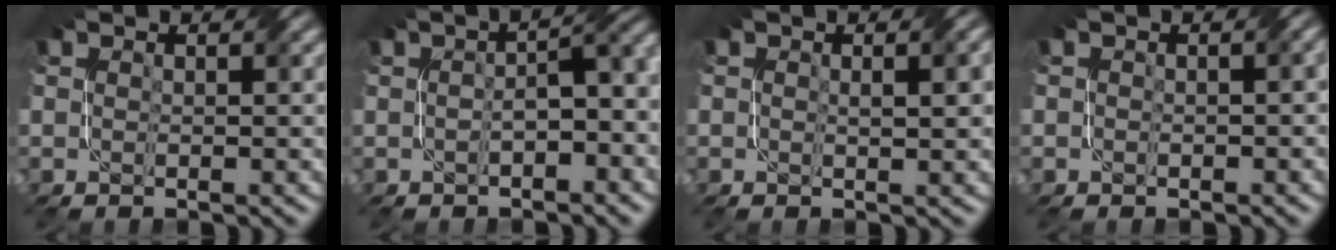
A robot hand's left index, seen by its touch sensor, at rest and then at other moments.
{"total": 4.7, "force": [-0.5, 1.7, 4.3], "torque": [-0.058, 0.009, -0.008]}
{"total": 2.3, "force": [0.2, 0.5, 2.2], "torque": [-0.033, 0.003, 0.003]}
{"total": 1.5, "force": [0.2, 0.8, 1.2], "torque": [-0.019, -0.001, 0.000]}